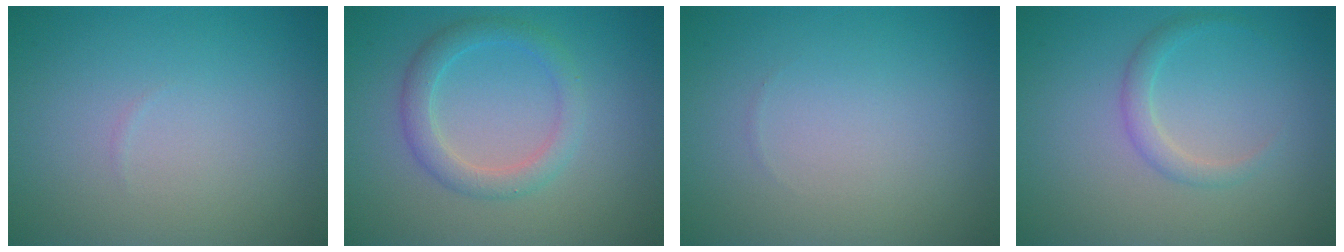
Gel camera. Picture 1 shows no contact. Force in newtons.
{"total": 2.8, "press": 2.8, "slide": 0.1}
{"total": 0.0}
{"total": 1.6, "press": 1.5, "slide": 0.2}